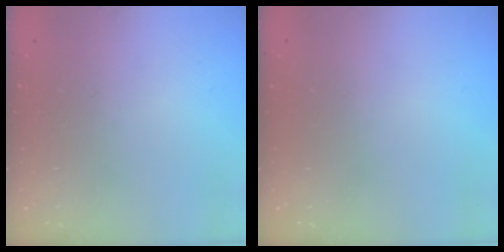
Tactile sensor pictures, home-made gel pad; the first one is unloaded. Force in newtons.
{"total": 0.0}